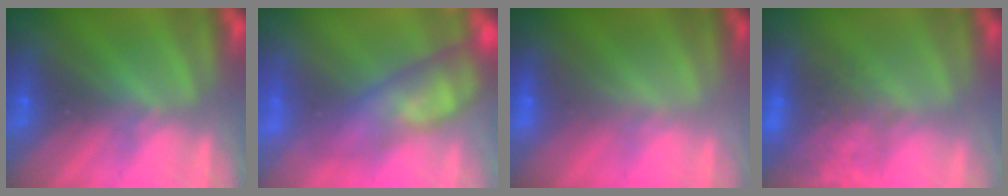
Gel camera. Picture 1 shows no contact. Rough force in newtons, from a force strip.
{"total": 4.6}
{"total": 2.3}
{"total": 8.8}